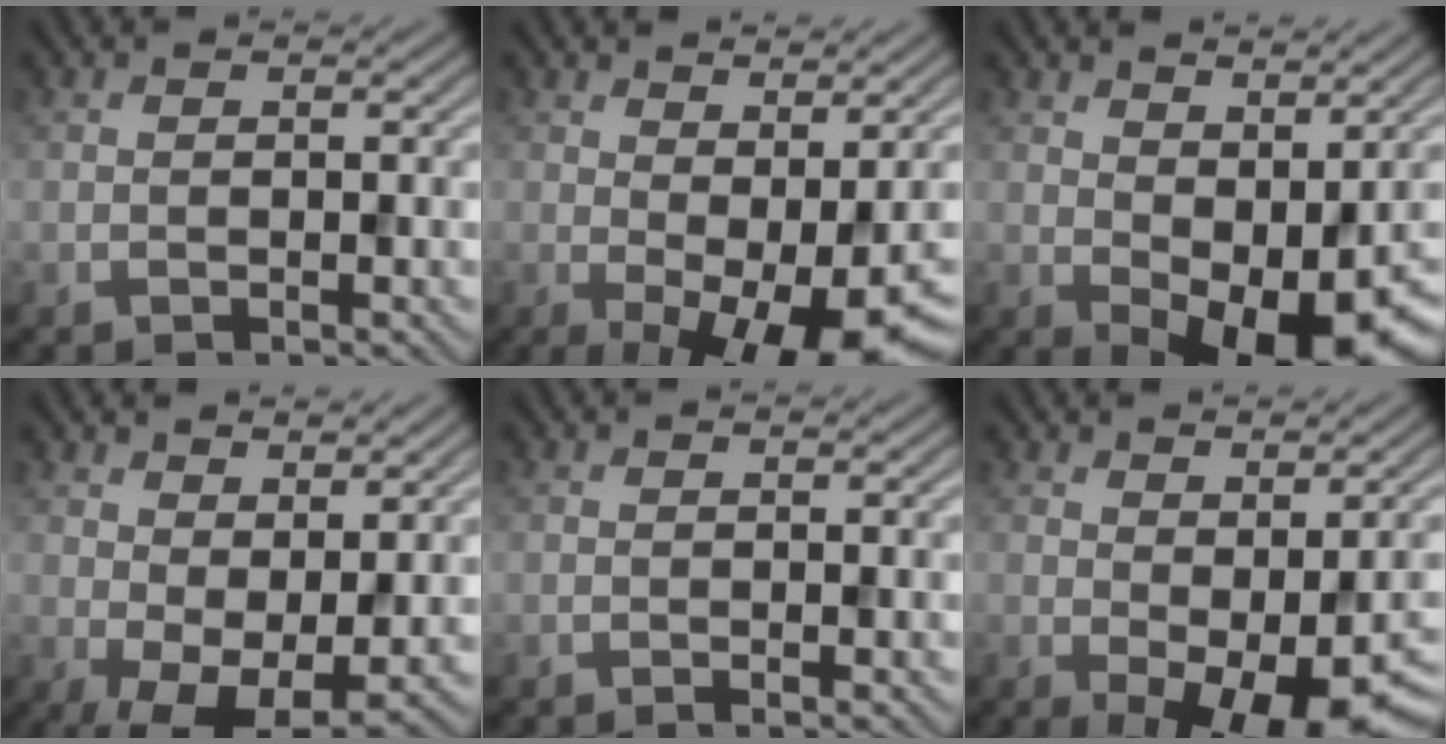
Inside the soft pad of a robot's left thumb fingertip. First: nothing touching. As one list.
[{"total": 8.9, "force": [-1.7, 3.2, 8.2], "torque": [-0.110, -0.008, -0.016]}, {"total": 9.2, "force": [-0.4, 5.3, 7.6], "torque": [-0.098, -0.021, 0.007]}, {"total": 7.6, "force": [0.6, 3.7, 6.6], "torque": [-0.118, -0.007, 0.018]}, {"total": 0.6, "force": [-0.2, 0.0, 0.6], "torque": [-0.009, -0.003, -0.004]}, {"total": 8.3, "force": [-2.1, 3.2, 7.3], "torque": [-0.103, -0.019, -0.015]}]